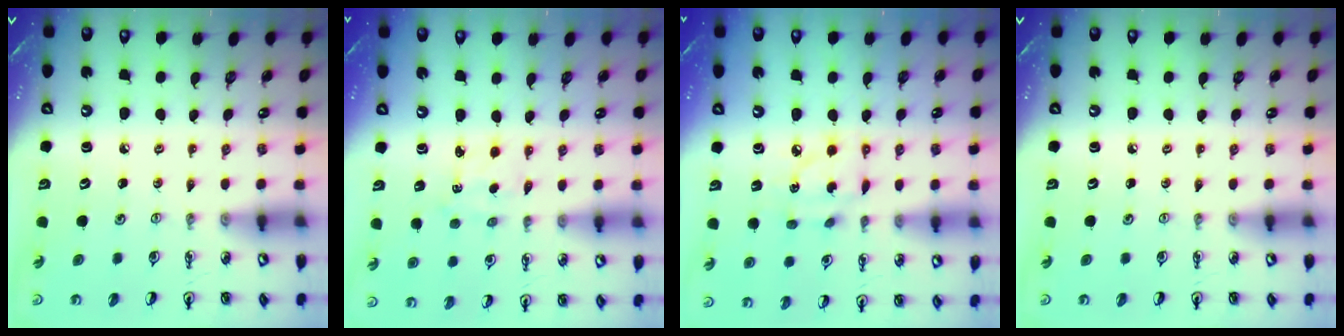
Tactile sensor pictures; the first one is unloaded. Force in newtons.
{"total": 2.5, "press": 2.5, "slide": 0.3}
{"total": 7.5, "press": 7.5, "slide": 0.2}
{"total": 0.0}